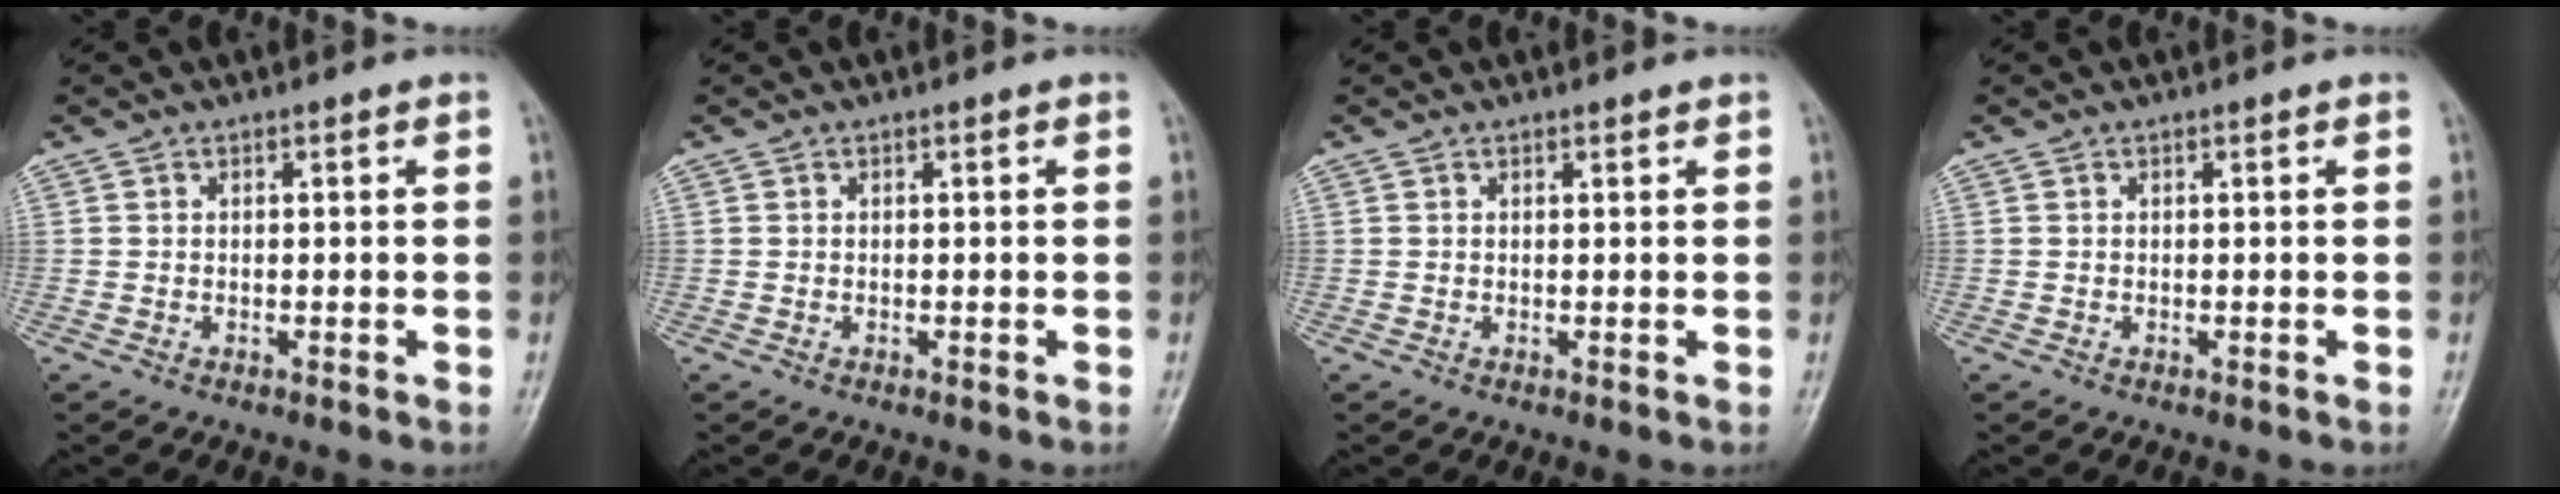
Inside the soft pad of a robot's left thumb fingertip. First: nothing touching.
{"total": 0.0}
{"total": 0.7, "force": [0.5, 0.4, 0.3], "torque": [-0.002, -0.003, 0.003]}
{"total": 0.0}